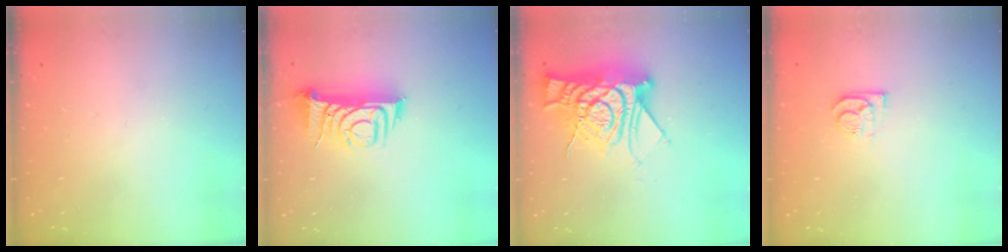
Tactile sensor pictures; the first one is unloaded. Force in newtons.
{"total": 8.1, "press": 8.0, "slide": 1.0}
{"total": 15.1, "press": 15.0, "slide": 1.4}
{"total": 6.1, "press": 6.1, "slide": 0.4}